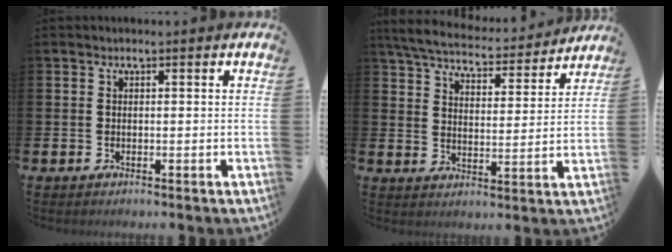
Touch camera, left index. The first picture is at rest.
{"total": 6.4, "force": [6.1, 1.2, 1.6], "torque": [-0.062, -0.042, 0.104]}